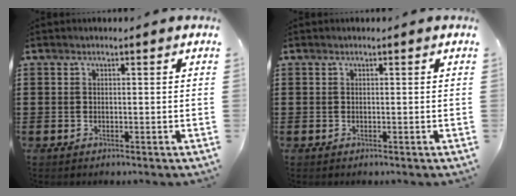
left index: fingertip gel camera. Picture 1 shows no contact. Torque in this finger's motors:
{"motor_torque": [0.00, 0.00, 0.00, 0.00]}